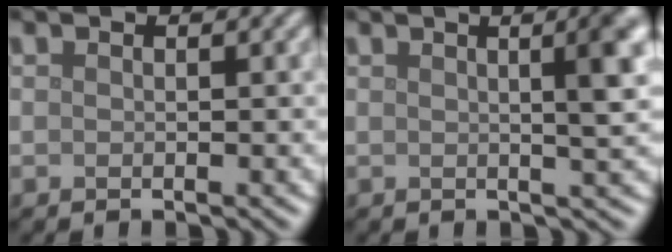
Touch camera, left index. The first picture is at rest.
{"total": 6.3, "force": [1.4, 2.1, 5.8], "torque": [-0.030, 0.023, 0.007]}